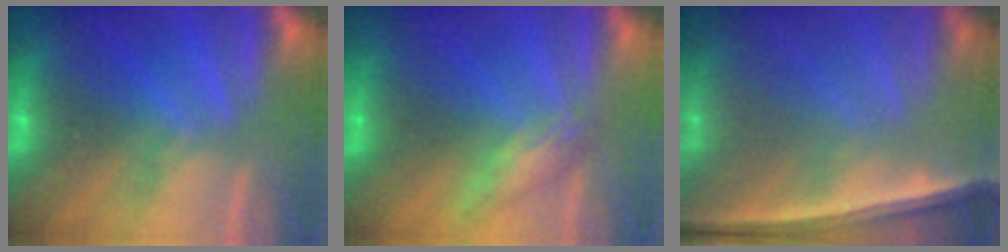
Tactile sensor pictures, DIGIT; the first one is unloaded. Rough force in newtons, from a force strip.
{"total": 2.8}
{"total": 7.1}